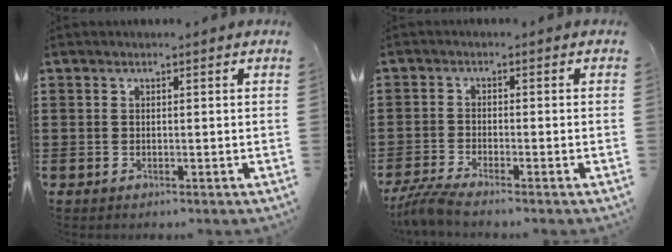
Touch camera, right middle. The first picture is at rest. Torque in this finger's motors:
{"motor_torque": [0.75, -0.30, 0.01, 0.07]}